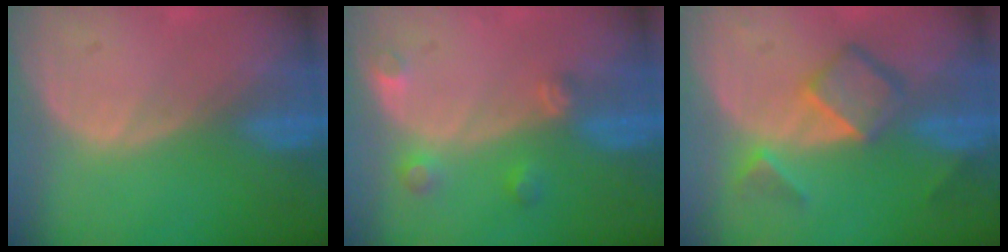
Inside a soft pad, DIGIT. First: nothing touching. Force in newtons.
{"total": 3.2, "press": 2.9, "slide": 1.3}
{"total": 6.9, "press": 5.9, "slide": 3.6}